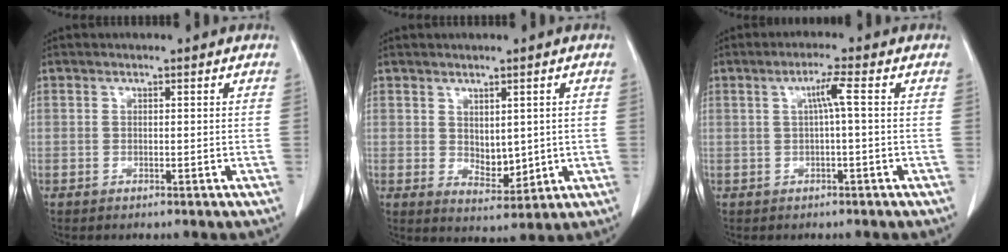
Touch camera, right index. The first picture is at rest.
{"total": 4.9, "force": [0.6, 2.8, 4.1], "torque": [-0.063, -0.006, 0.025]}
{"total": 3.1, "force": [0.5, -0.5, 3.0], "torque": [-0.055, 0.006, 0.009]}